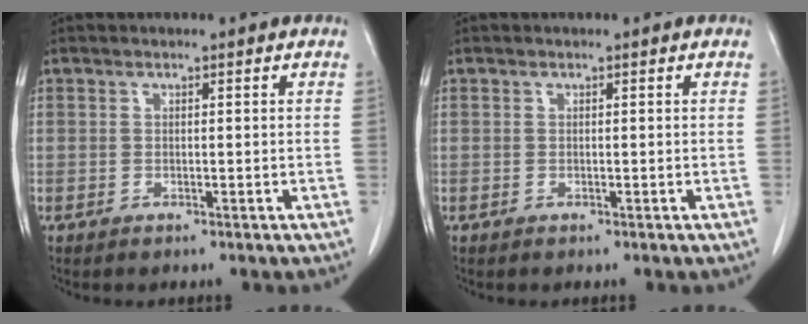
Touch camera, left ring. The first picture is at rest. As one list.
[{"total": 0.0}]